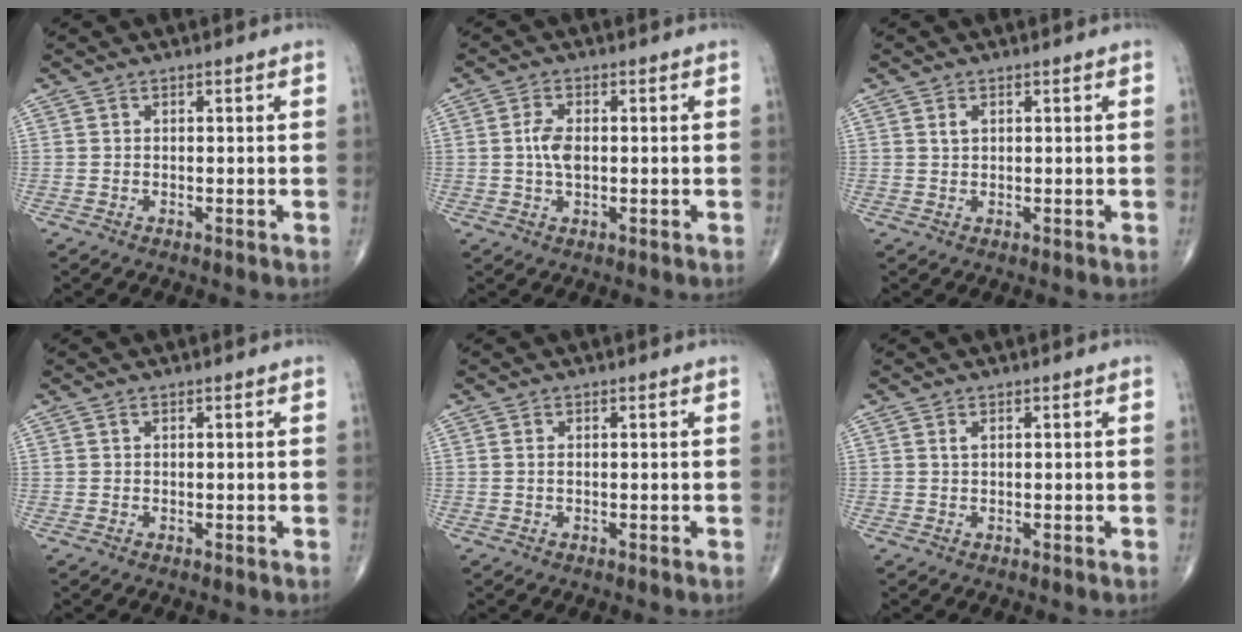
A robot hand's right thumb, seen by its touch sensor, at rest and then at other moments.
{"total": 4.3, "force": [0.1, 2.2, 3.6], "torque": [-0.077, 0.002, 0.001]}
{"total": 1.3, "force": [0.5, 0.8, 0.9], "torque": [-0.016, 0.002, 0.012]}
{"total": 0.0}
{"total": 0.5, "force": [0.1, 0.2, 0.4], "torque": [-0.014, 0.002, 0.004]}
{"total": 0.7, "force": [0.3, 0.2, 0.5], "torque": [-0.013, 0.004, 0.008]}